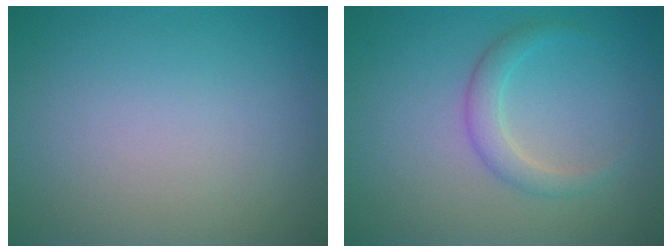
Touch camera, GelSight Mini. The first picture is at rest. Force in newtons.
{"total": 2.1, "press": 2.1, "slide": 0.1}